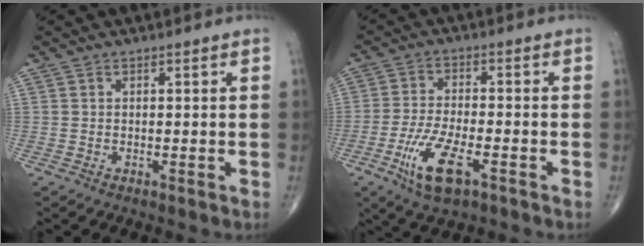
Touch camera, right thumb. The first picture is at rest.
{"total": 9.9, "force": [-4.5, 3.5, 8.1], "torque": [-0.169, 0.006, -0.079]}